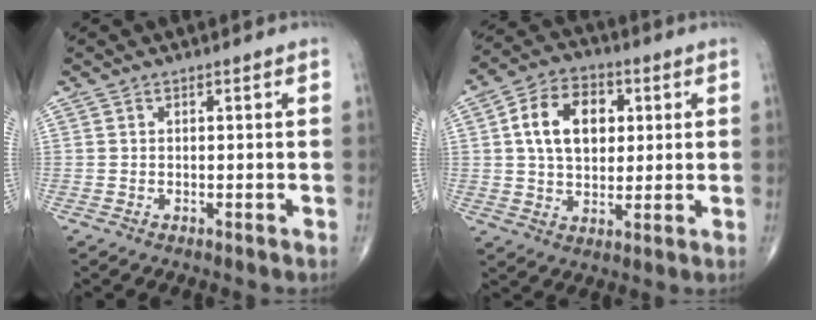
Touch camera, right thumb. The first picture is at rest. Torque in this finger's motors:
{"motor_torque": [-0.25, 0.59, 0.24, 0.06, 0.11]}